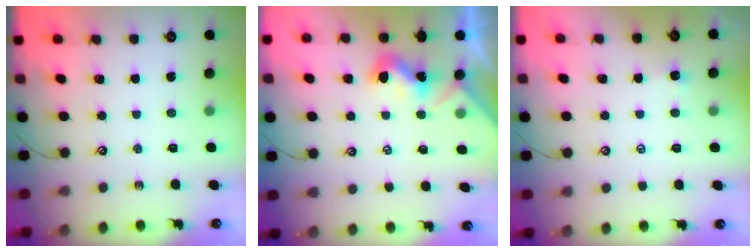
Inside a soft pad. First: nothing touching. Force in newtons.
{"total": 1.3, "press": 1.2, "slide": 0.3}
{"total": 2.6, "press": 2.6, "slide": 0.2}